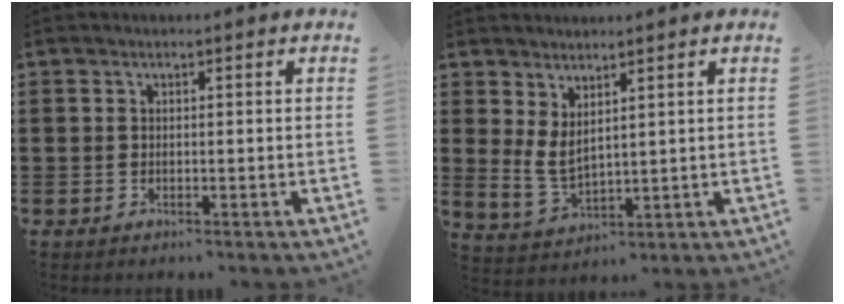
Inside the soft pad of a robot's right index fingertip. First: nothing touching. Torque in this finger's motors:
{"motor_torque": [1.42, 0.72, 0.37, 0.09]}